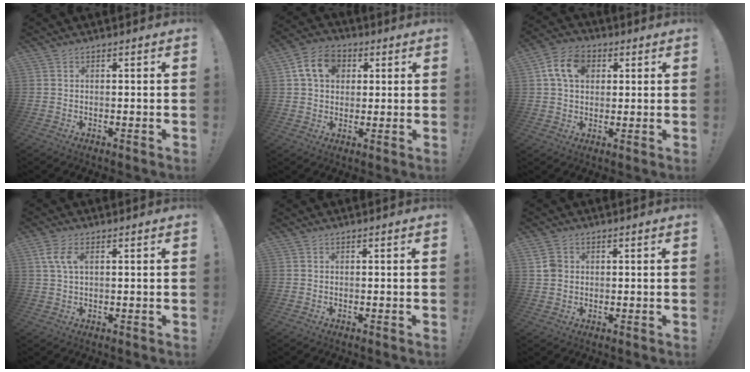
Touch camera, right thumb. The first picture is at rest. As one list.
[{"total": 11.2, "force": [3.7, 8.5, 6.2], "torque": [-0.095, 0.006, 0.072]}, {"total": 11.0, "force": [3.6, 8.0, 6.6], "torque": [-0.106, 0.010, 0.069]}, {"total": 5.3, "force": [1.6, 2.4, 4.4], "torque": [-0.092, 0.004, 0.026]}, {"total": 0.0}, {"total": 3.7, "force": [0.9, 3.2, 1.7], "torque": [-0.024, 0.004, 0.019]}]